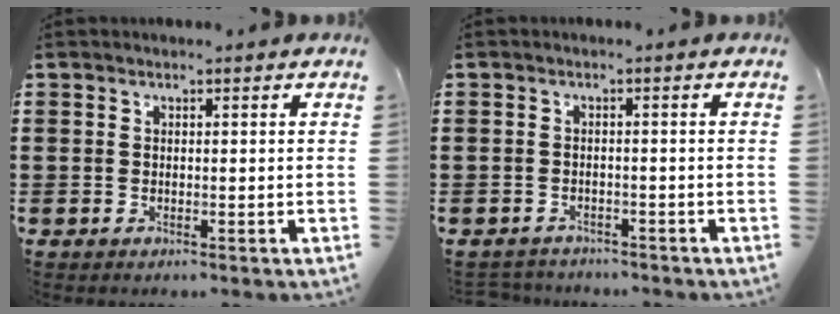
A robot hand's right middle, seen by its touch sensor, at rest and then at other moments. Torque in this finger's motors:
{"motor_torque": [0.41, 0.32, -0.03, 0.00]}